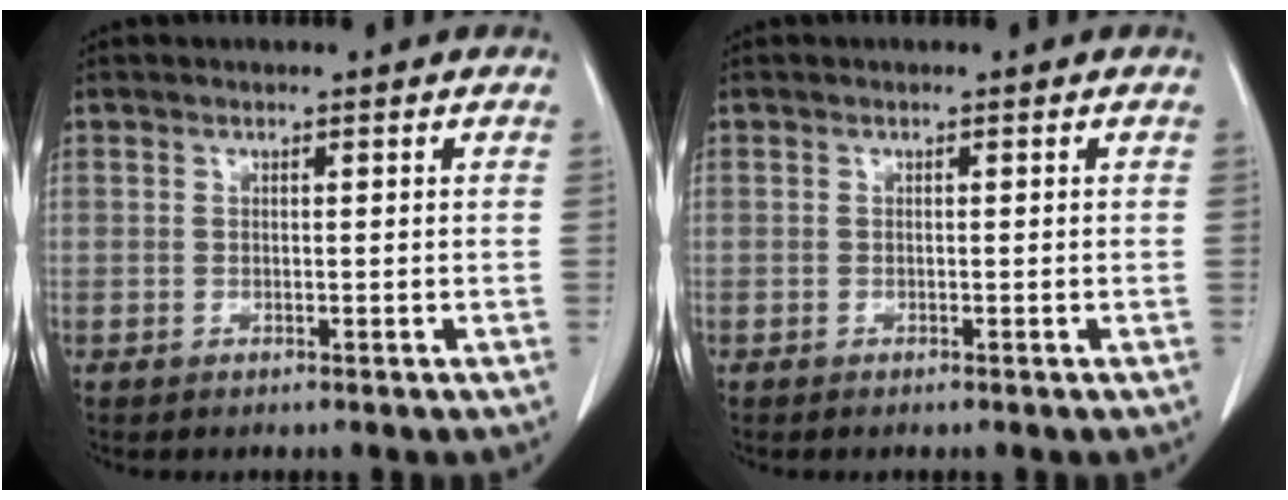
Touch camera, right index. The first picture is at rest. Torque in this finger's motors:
{"motor_torque": [-0.07, -0.13, -0.05, -0.03]}